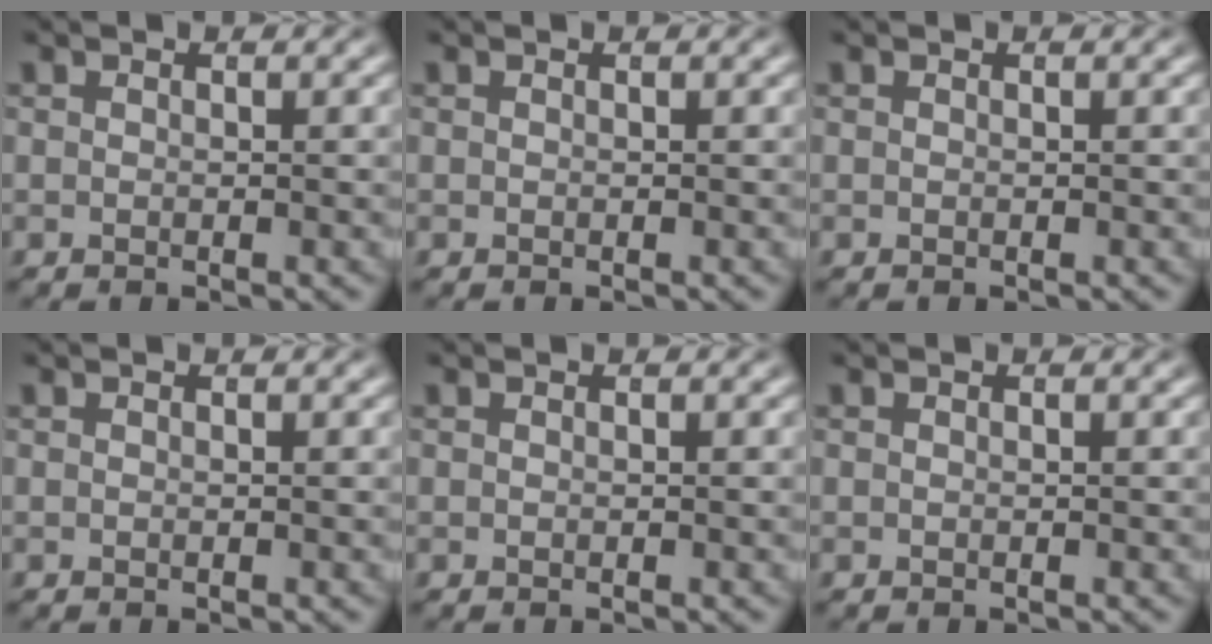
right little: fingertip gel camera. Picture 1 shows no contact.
{"total": 0.0}
{"total": 0.0}
{"total": 0.0}
{"total": 0.0}
{"total": 0.0}